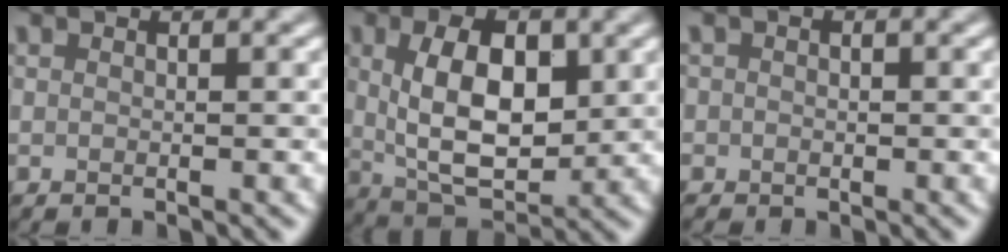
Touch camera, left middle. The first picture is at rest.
{"total": 7.7, "force": [1.1, 4.2, 6.3], "torque": [-0.114, -0.002, 0.023]}
{"total": 1.4, "force": [-0.1, 1.4, 0.1], "torque": [0.015, -0.001, -0.009]}